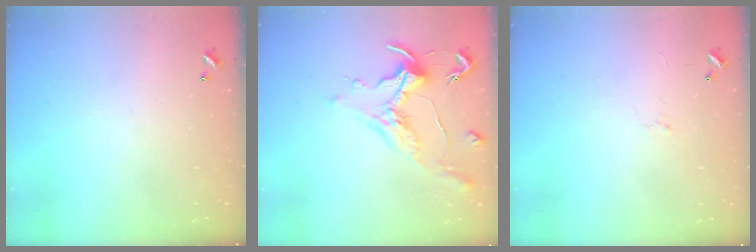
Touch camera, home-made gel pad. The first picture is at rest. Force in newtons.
{"total": 1.1, "press": 1.0, "slide": 0.5}
{"total": 0.6, "press": 0.2, "slide": 0.6}